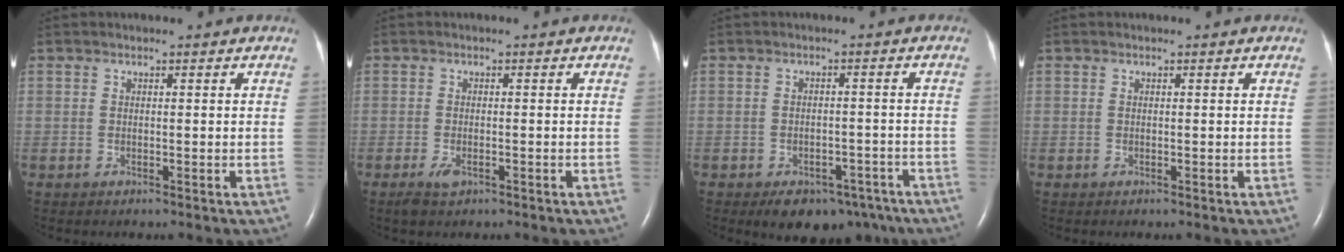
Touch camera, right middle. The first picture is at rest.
{"total": 2.0, "force": [-1.2, 0.8, 1.5], "torque": [-0.035, -0.002, -0.017]}
{"total": 8.9, "force": [-6.4, 5.1, 3.4], "torque": [-0.035, 0.014, -0.082]}
{"total": 0.0}